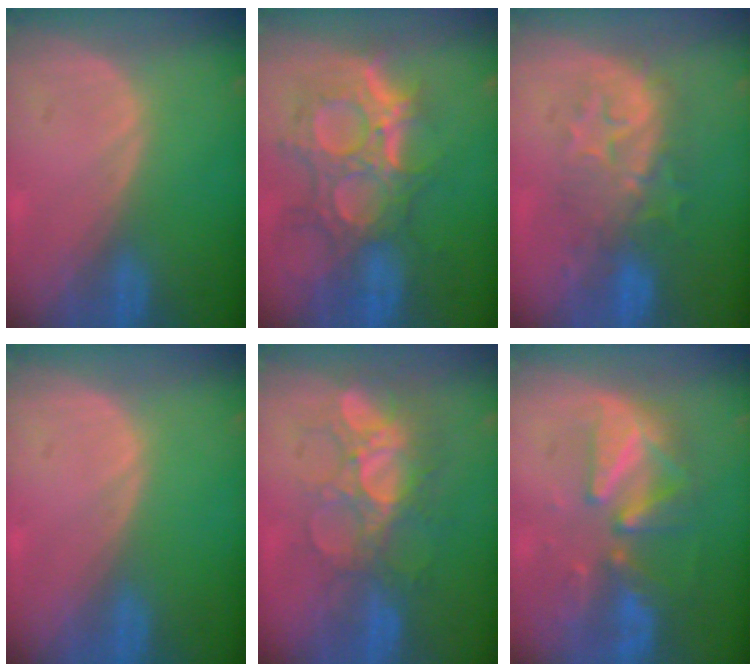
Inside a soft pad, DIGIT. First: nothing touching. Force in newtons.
{"total": 12.0, "press": 10.8, "slide": 5.3}
{"total": 8.4, "press": 8.3, "slide": 1.4}
{"total": 0.0}
{"total": 9.4, "press": 8.5, "slide": 4.0}
{"total": 9.0, "press": 8.4, "slide": 3.3}